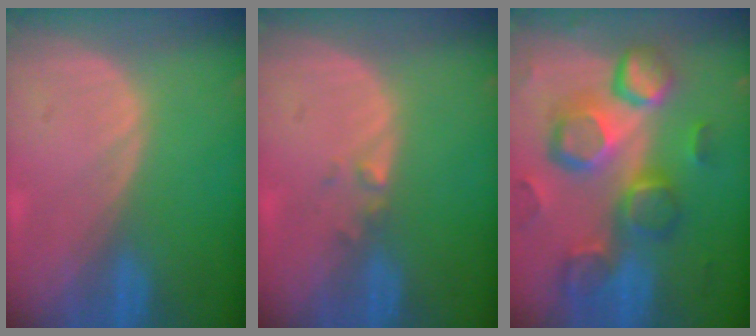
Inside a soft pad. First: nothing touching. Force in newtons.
{"total": 1.3, "press": 1.0, "slide": 0.8}
{"total": 12.8, "press": 11.2, "slide": 6.2}